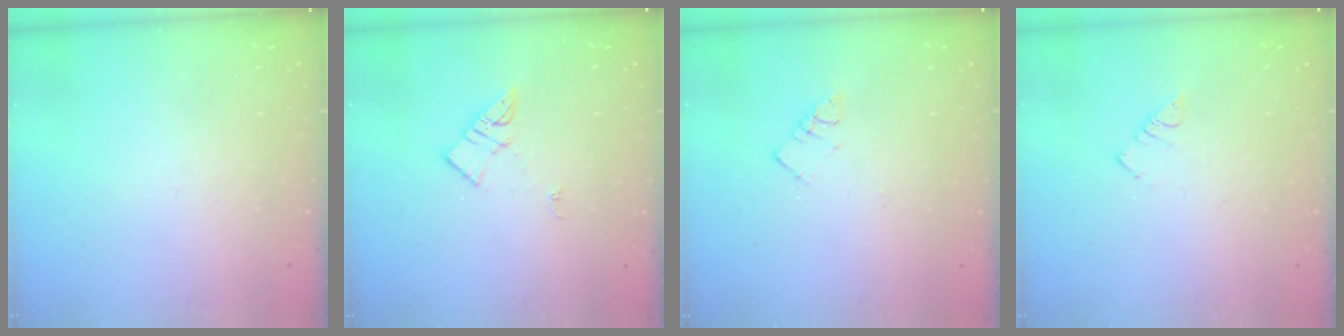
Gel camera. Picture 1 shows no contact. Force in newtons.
{"total": 5.9, "press": 5.9, "slide": 0.4}
{"total": 3.7, "press": 3.7, "slide": 0.2}
{"total": 2.8, "press": 2.8, "slide": 0.3}